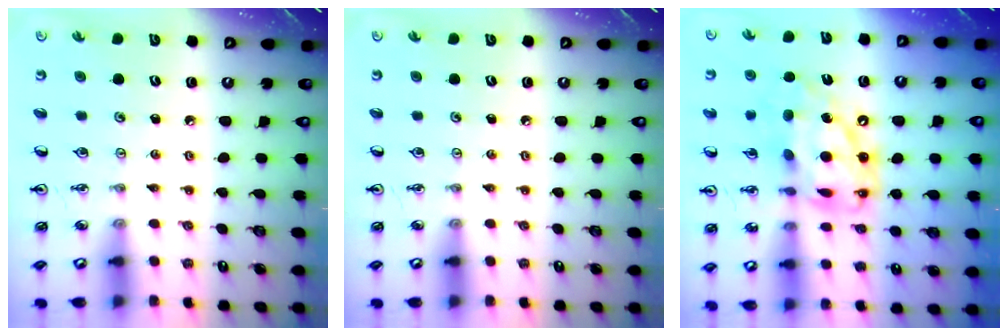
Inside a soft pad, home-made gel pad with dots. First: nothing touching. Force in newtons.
{"total": 0.0}
{"total": 18.3, "press": 18.2, "slide": 1.6}